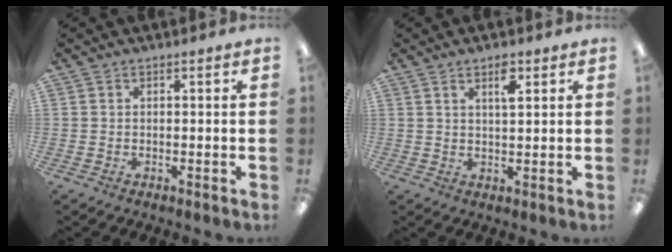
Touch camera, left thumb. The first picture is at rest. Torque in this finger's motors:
{"motor_torque": [0.14, 0.06, -0.09, -0.22, 0.01]}